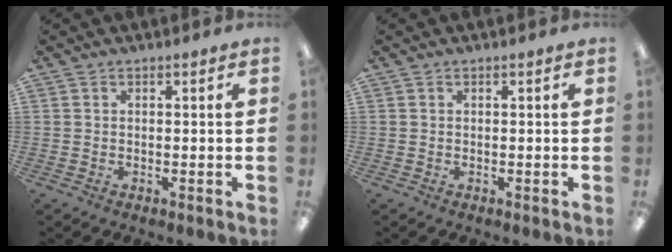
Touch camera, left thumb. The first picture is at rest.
{"total": 0.0}